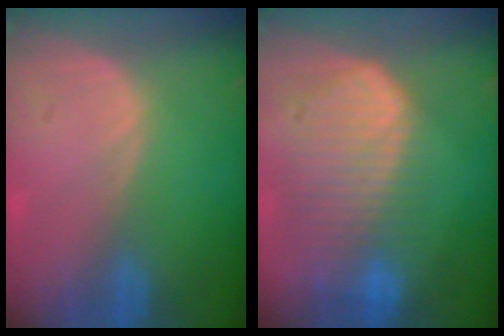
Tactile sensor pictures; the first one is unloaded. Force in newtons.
{"total": 10.3, "press": 8.8, "slide": 5.2}